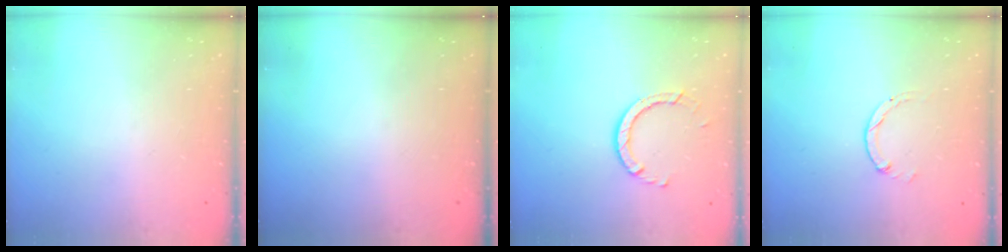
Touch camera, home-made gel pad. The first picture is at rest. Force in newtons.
{"total": 0.0}
{"total": 5.1, "press": 5.1, "slide": 0.3}
{"total": 0.7, "press": 0.7, "slide": 0.2}